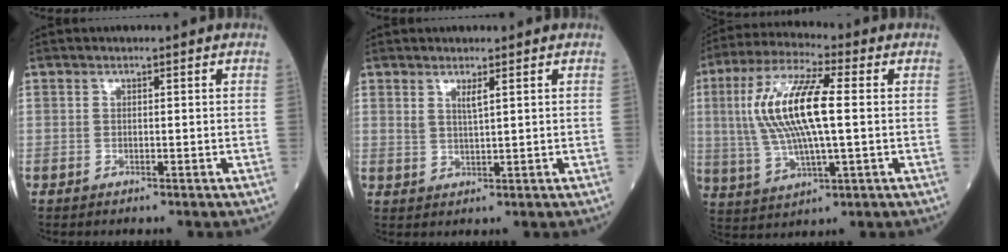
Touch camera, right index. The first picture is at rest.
{"total": 1.9, "force": [1.2, 0.0, 1.5], "torque": [-0.033, -0.005, 0.026]}
{"total": 14.0, "force": [1.5, 2.8, 13.7], "torque": [-0.289, 0.014, 0.029]}